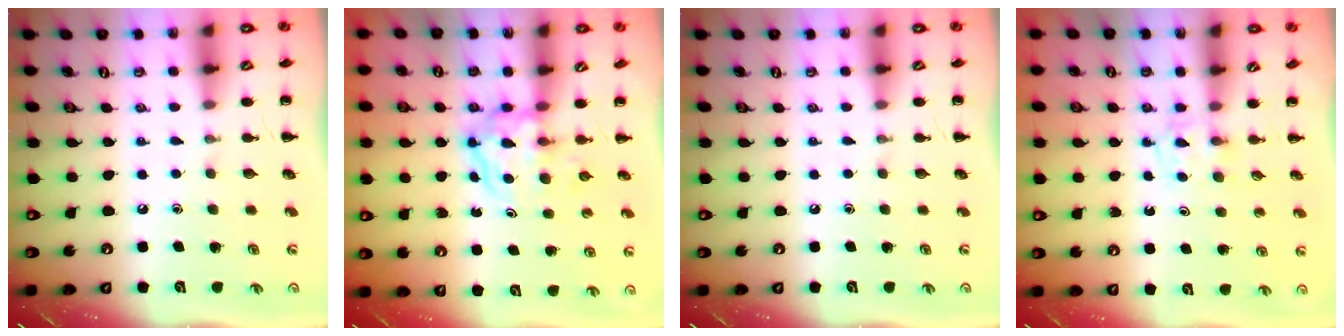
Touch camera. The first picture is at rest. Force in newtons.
{"total": 3.9, "press": 3.9, "slide": 0.4}
{"total": 0.0}
{"total": 2.3, "press": 2.0, "slide": 1.0}